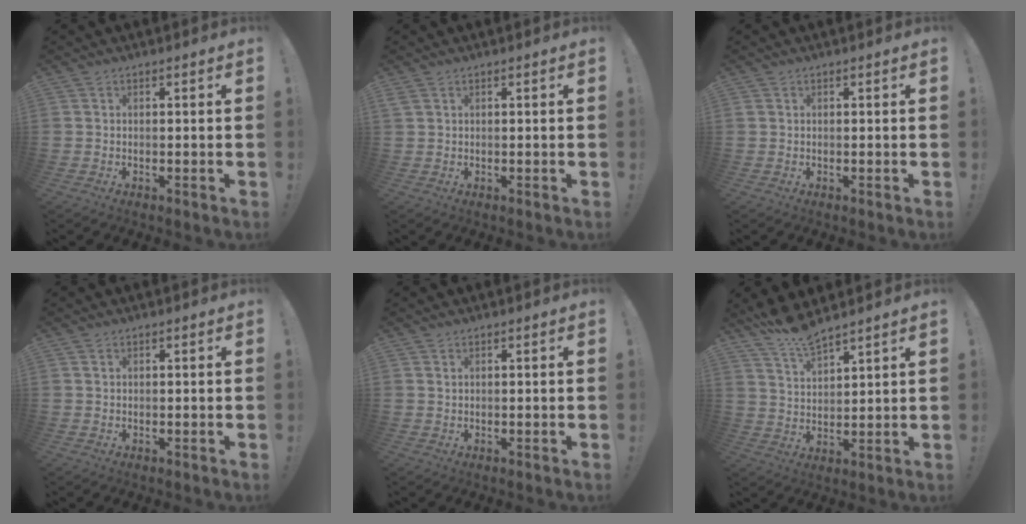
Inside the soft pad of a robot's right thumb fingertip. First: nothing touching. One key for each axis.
{"total": 1.1, "fx": 0.6, "fy": 0.6, "fz": 0.8, "tx": -0.018, "ty": 0.002, "tz": 0.013}
{"total": 0.0}
{"total": 0.5, "fx": 0.3, "fy": 0.4, "fz": 0.1, "tx": 0.003, "ty": -0.002, "tz": 0.005}
{"total": 0.6, "fx": 0.5, "fy": 0.2, "fz": 0.4, "tx": -0.009, "ty": 0.000, "tz": 0.009}
{"total": 8.0, "fx": 7.4, "fy": 1.2, "fz": 2.9, "tx": -0.064, "ty": -0.048, "tz": 0.136}